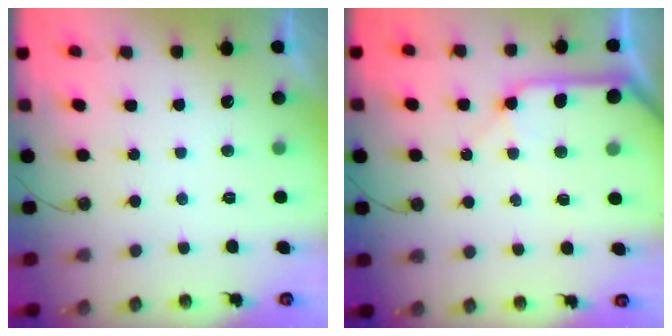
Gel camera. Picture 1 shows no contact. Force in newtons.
{"total": 10.6, "press": 10.5, "slide": 1.5}